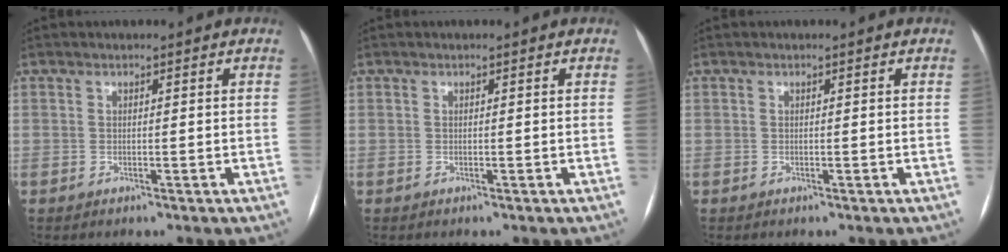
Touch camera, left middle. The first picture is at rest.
{"total": 0.0}
{"total": 0.0}